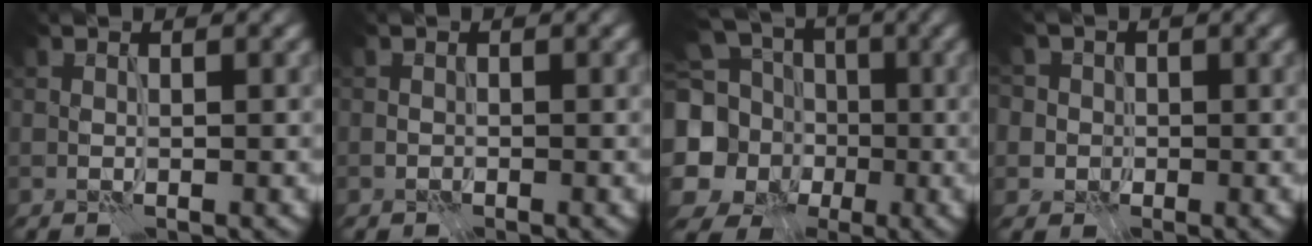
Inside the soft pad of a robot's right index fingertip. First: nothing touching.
{"total": 0.6, "force": [-0.2, 0.5, 0.0], "torque": [-0.001, -0.002, -0.003]}
{"total": 14.0, "force": [0.2, 12.7, 5.8], "torque": [-0.171, 0.011, -0.023]}
{"total": 6.4, "force": [1.7, 5.8, 2.1], "torque": [-0.038, 0.030, -0.005]}